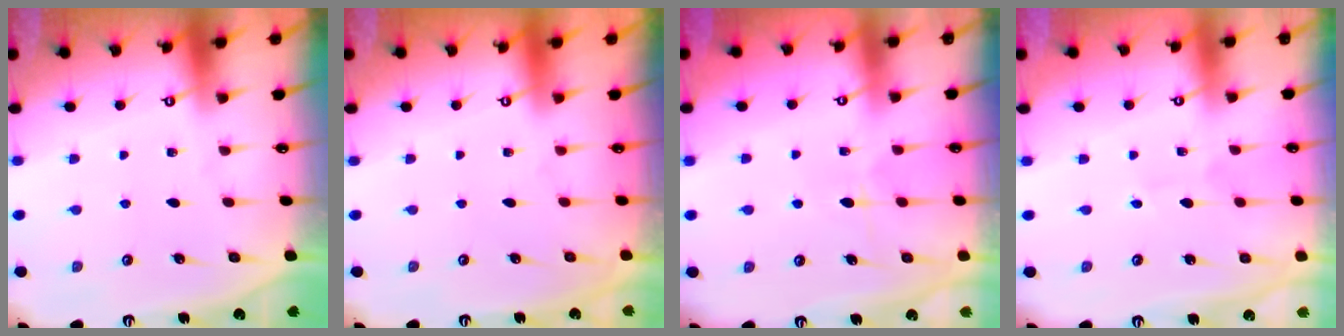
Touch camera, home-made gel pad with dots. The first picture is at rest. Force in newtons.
{"total": 0.0}
{"total": 5.6, "press": 5.5, "slide": 0.7}
{"total": 0.5, "press": 0.5, "slide": 0.0}